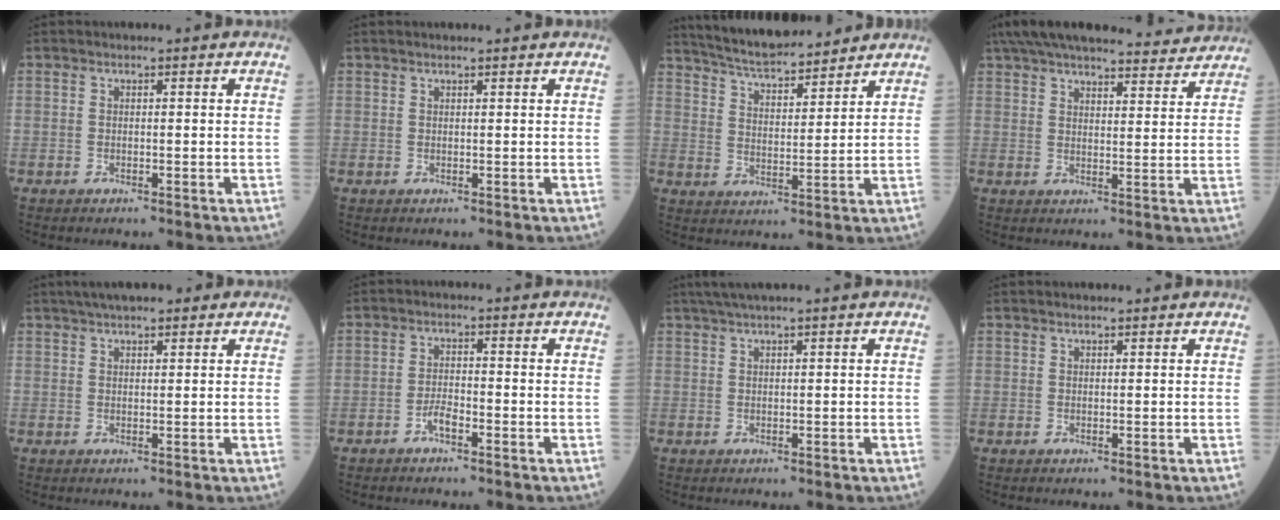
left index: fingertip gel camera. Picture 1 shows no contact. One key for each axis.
{"total": 1.5, "fx": 1.4, "fy": 0.2, "fz": 0.5, "tx": -0.008, "ty": 0.017, "tz": 0.023}
{"total": 12.5, "fx": 11.4, "fy": 1.8, "fz": 4.7, "tx": -0.087, "ty": 0.016, "tz": 0.192}
{"total": 23.4, "fx": 21.0, "fy": 4.4, "fz": 9.5, "tx": -0.161, "ty": 0.027, "tz": 0.285}
{"total": 6.4, "fx": 4.8, "fy": 1.8, "fz": 3.9, "tx": -0.059, "ty": 0.031, "tz": 0.074}
{"total": 2.2, "fx": -1.4, "fy": 0.5, "fz": 1.6, "tx": -0.032, "ty": 0.002, "tz": -0.028}
{"total": 3.0, "fx": 2.3, "fy": -0.7, "fz": 1.8, "tx": -0.037, "ty": 0.016, "tz": 0.048}
{"total": 1.0, "fx": 0.9, "fy": 0.3, "fz": 0.2, "tx": -0.009, "ty": 0.008, "tz": 0.016}